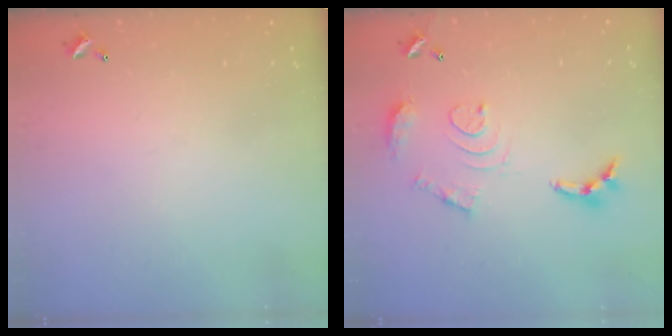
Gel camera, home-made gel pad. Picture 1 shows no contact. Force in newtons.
{"total": 12.6, "press": 12.5, "slide": 1.3}